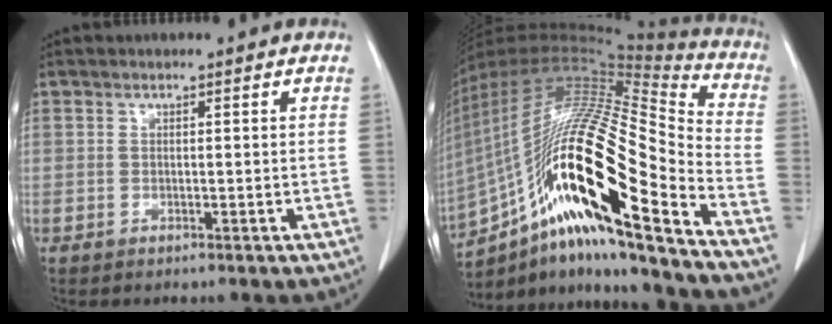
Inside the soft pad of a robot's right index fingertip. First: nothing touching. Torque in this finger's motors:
{"motor_torque": [1.68, -0.45, 0.74, 0.21]}